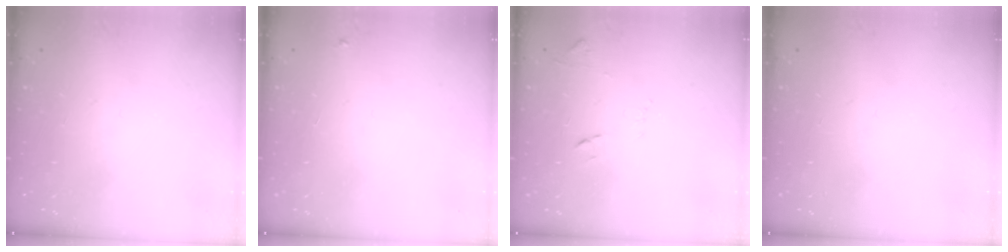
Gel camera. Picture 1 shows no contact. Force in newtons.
{"total": 2.7, "press": 2.7, "slide": 0.2}
{"total": 7.8, "press": 7.8, "slide": 0.6}
{"total": 0.0}